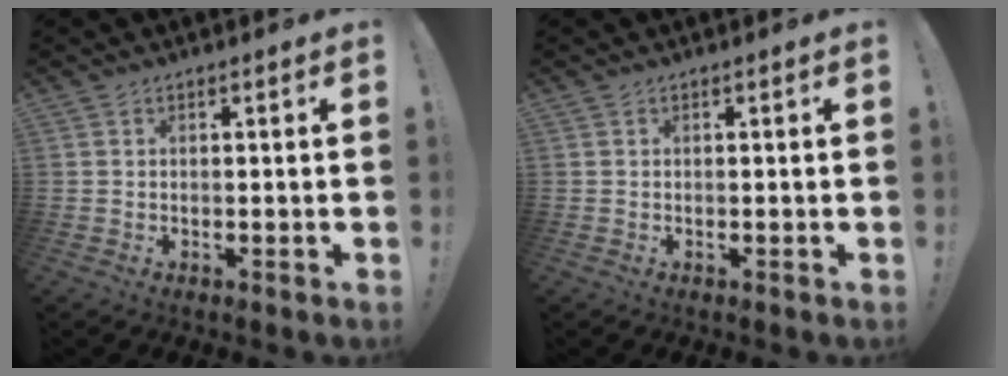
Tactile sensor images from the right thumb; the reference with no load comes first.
{"total": 0.0}